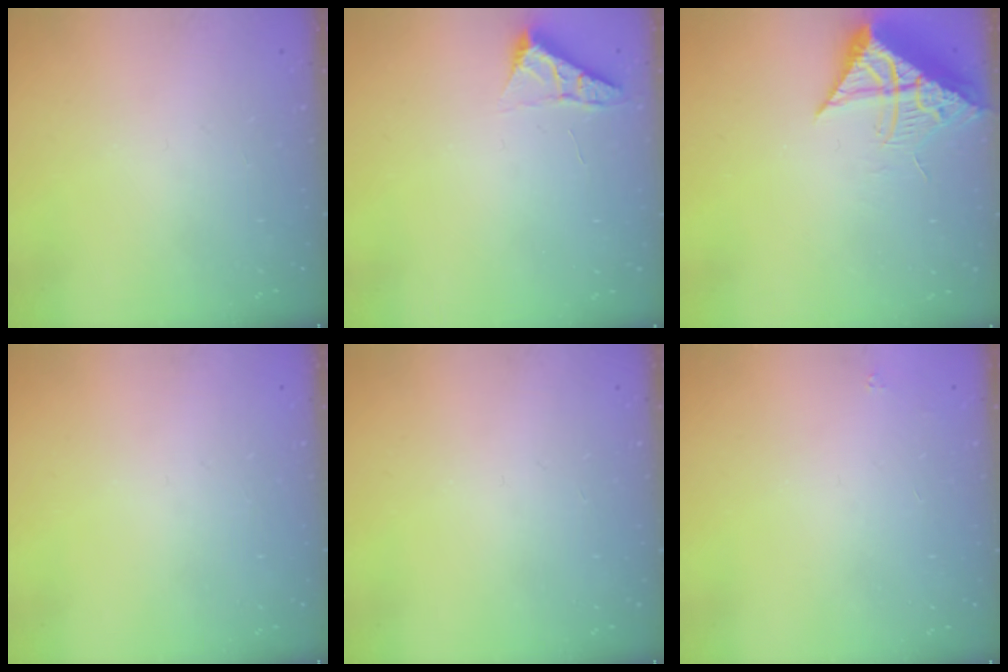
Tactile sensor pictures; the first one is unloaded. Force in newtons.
{"total": 4.0, "press": 4.0, "slide": 0.5}
{"total": 9.7, "press": 9.7, "slide": 1.0}
{"total": 0.0}
{"total": 0.0}
{"total": 1.6, "press": 1.5, "slide": 0.2}